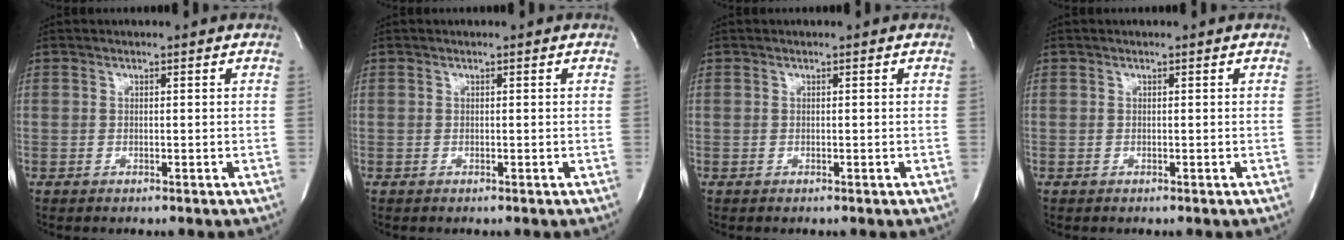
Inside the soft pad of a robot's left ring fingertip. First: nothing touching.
{"total": 0.0}
{"total": 0.0}
{"total": 0.0}